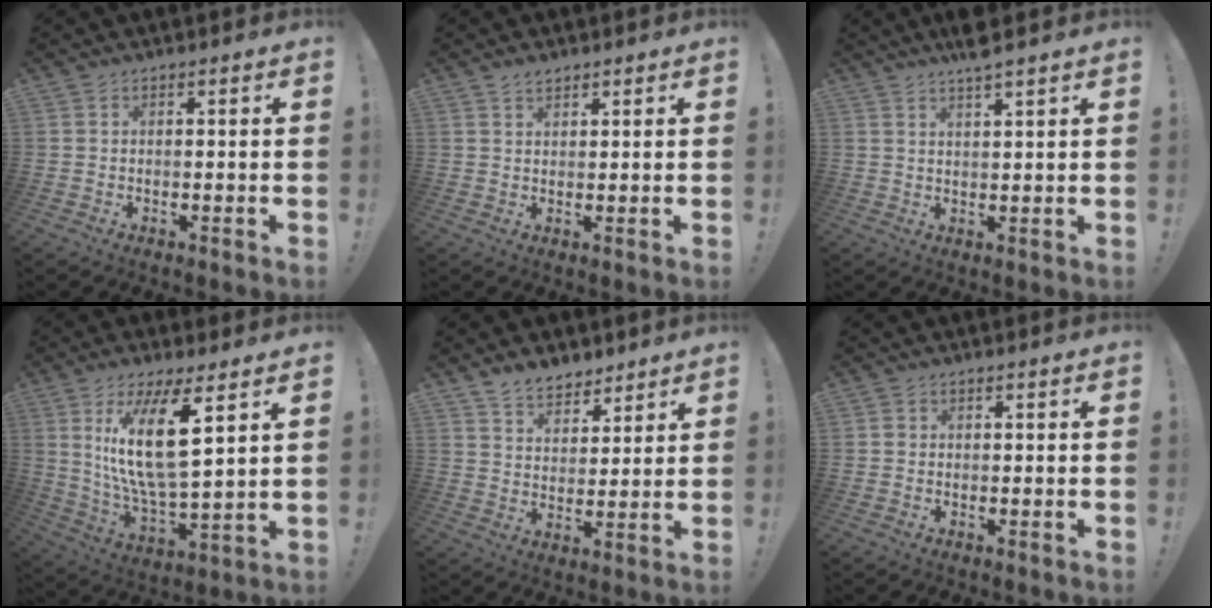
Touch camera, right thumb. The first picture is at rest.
{"total": 2.5, "force": [2.0, 1.2, 0.8], "torque": [-0.005, -0.011, 0.036]}
{"total": 4.7, "force": [3.8, -0.2, 2.8], "torque": [-0.051, -0.017, 0.063]}
{"total": 18.1, "force": [7.0, 5.4, 15.8], "torque": [-0.309, -0.039, 0.104]}
{"total": 7.8, "force": [6.4, 4.2, 1.3], "torque": [-0.025, -0.044, 0.125]}
{"total": 0.8, "force": [-0.1, 0.8, 0.0], "torque": [-0.001, 0.003, -0.001]}